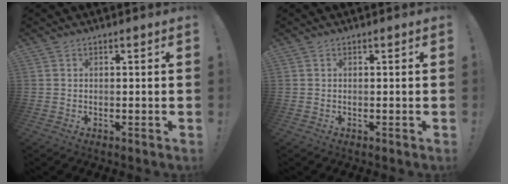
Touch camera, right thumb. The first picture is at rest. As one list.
[{"total": 0.0}]